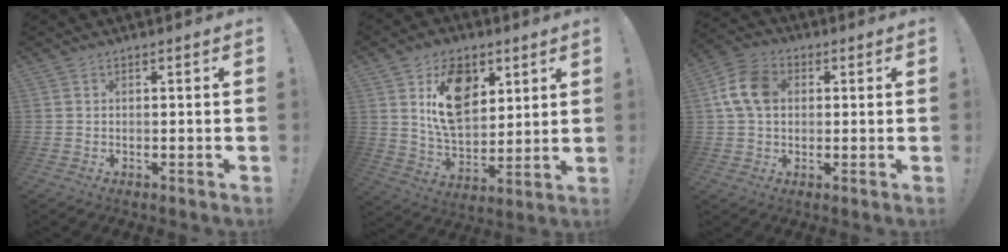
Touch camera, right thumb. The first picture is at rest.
{"total": 16.4, "force": [6.8, 11.4, 9.7], "torque": [-0.134, -0.023, 0.132]}
{"total": 11.0, "force": [2.0, 8.0, 7.2], "torque": [-0.124, 0.012, 0.042]}